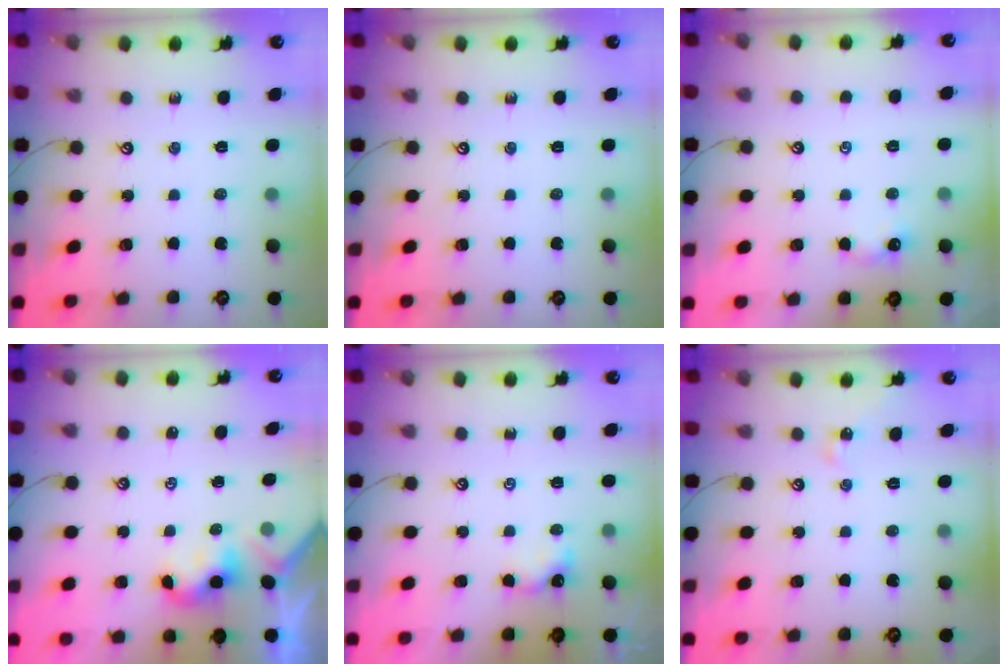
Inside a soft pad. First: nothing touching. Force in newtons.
{"total": 0.0}
{"total": 2.3, "press": 2.2, "slide": 0.3}
{"total": 2.2, "press": 2.2, "slide": 0.2}
{"total": 1.4, "press": 1.4, "slide": 0.3}
{"total": 2.2, "press": 2.1, "slide": 0.5}